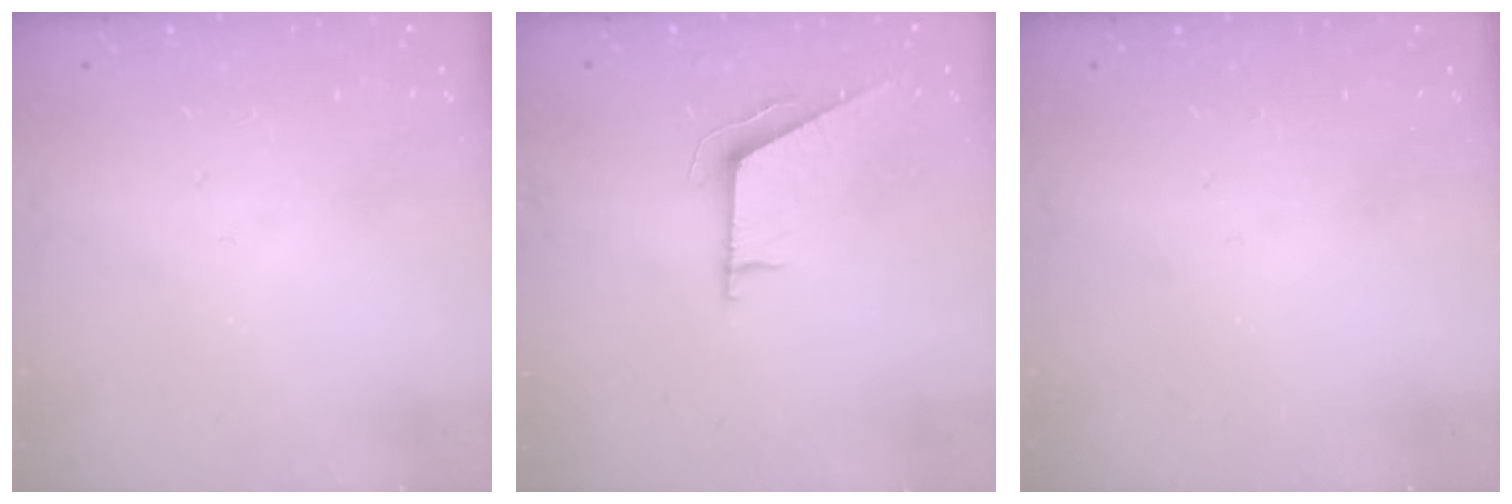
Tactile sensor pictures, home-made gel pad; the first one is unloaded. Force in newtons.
{"total": 6.3, "press": 6.3, "slide": 0.7}
{"total": 0.0}